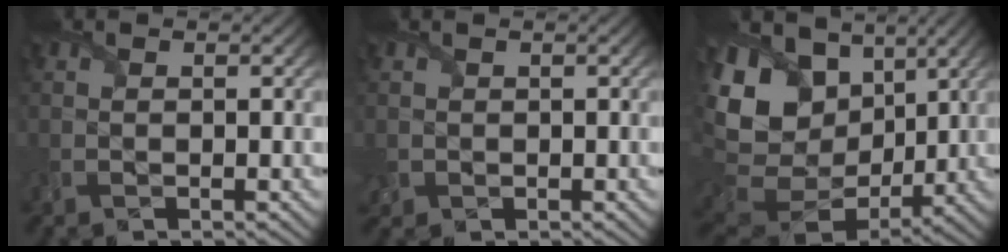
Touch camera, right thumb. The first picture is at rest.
{"total": 1.6, "force": [0.2, 1.6, 0.3], "torque": [-0.015, -0.002, 0.001]}
{"total": 18.7, "force": [4.5, 13.7, 11.9], "torque": [-0.290, 0.006, 0.111]}